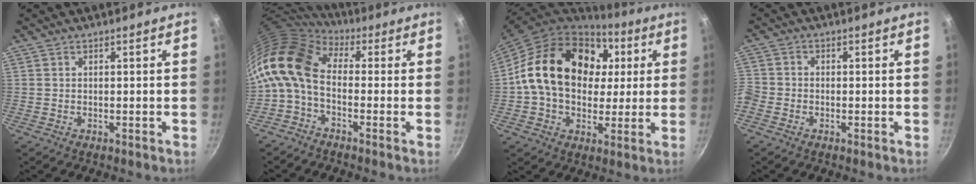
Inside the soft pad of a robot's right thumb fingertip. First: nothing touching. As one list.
[{"total": 13.0, "force": [0.0, 8.1, 10.1], "torque": [-0.197, 0.023, -0.021]}, {"total": 23.0, "force": [4.6, 16.8, 15.1], "torque": [-0.242, 0.015, 0.069]}, {"total": 3.8, "force": [-1.9, 2.9, 1.7], "torque": [-0.048, 0.007, -0.050]}]